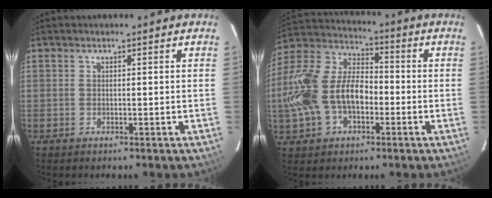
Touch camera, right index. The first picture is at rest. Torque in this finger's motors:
{"motor_torque": [0.69, -0.18, 0.68, 0.21]}